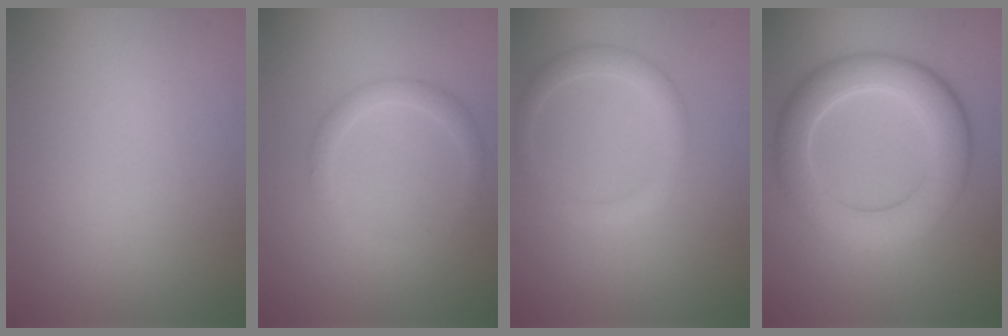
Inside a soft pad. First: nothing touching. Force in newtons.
{"total": 1.7, "press": 1.7, "slide": 0.0}
{"total": 2.2, "press": 2.1, "slide": 0.1}
{"total": 6.5, "press": 6.4, "slide": 0.6}